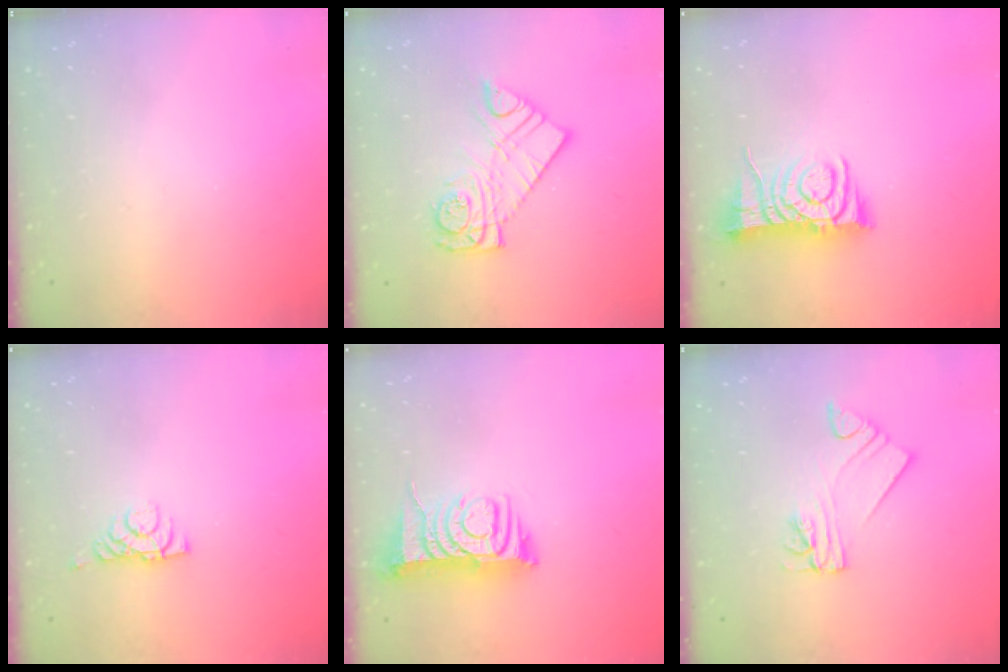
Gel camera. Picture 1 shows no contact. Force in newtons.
{"total": 11.7, "press": 11.7, "slide": 1.0}
{"total": 8.0, "press": 8.0, "slide": 0.7}
{"total": 6.0, "press": 6.0, "slide": 0.8}
{"total": 9.0, "press": 8.9, "slide": 1.0}
{"total": 4.5, "press": 4.5, "slide": 0.3}